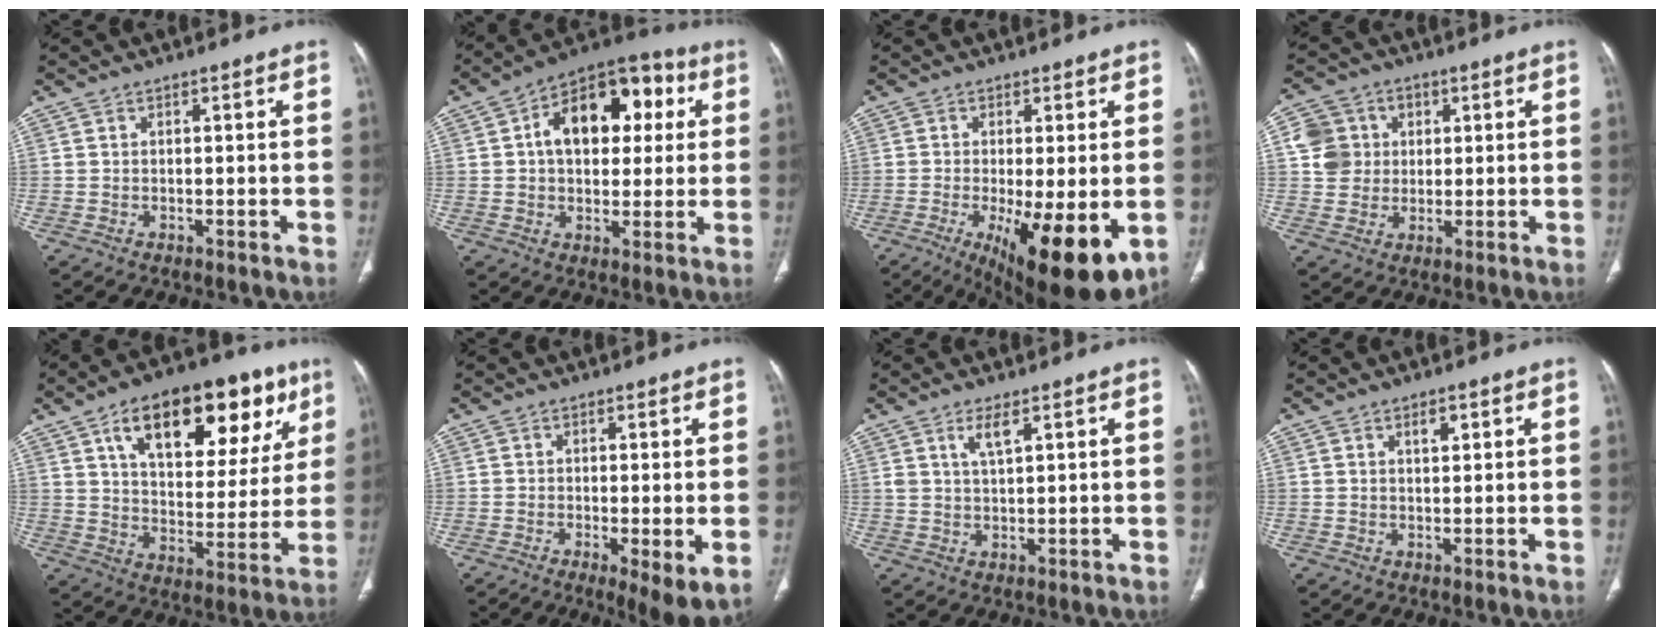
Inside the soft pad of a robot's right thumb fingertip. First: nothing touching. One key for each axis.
{"total": 17.1, "fx": 3.8, "fy": 10.8, "fz": 12.7, "tx": -0.147, "ty": 0.025, "tz": 0.050}
{"total": 15.7, "fx": -4.6, "fy": 4.5, "fz": 14.3, "tx": -0.190, "ty": -0.027, "tz": -0.055}
{"total": 9.3, "fx": 2.0, "fy": 8.6, "fz": 3.0, "tx": -0.025, "ty": 0.004, "tz": 0.034}
{"total": 25.5, "fx": 12.2, "fy": 12.8, "fz": 18.4, "tx": -0.228, "ty": -0.005, "tz": 0.186}
{"total": 6.9, "fx": -1.9, "fy": 1.6, "fz": 6.4, "tx": -0.104, "ty": -0.021, "tz": -0.030}
{"total": 3.6, "fx": 2.0, "fy": 1.1, "fz": 2.8, "tx": -0.055, "ty": -0.011, "tz": 0.043}
{"total": 2.1, "fx": 1.1, "fy": 1.0, "fz": 1.5, "tx": -0.019, "ty": -0.005, "tz": 0.020}